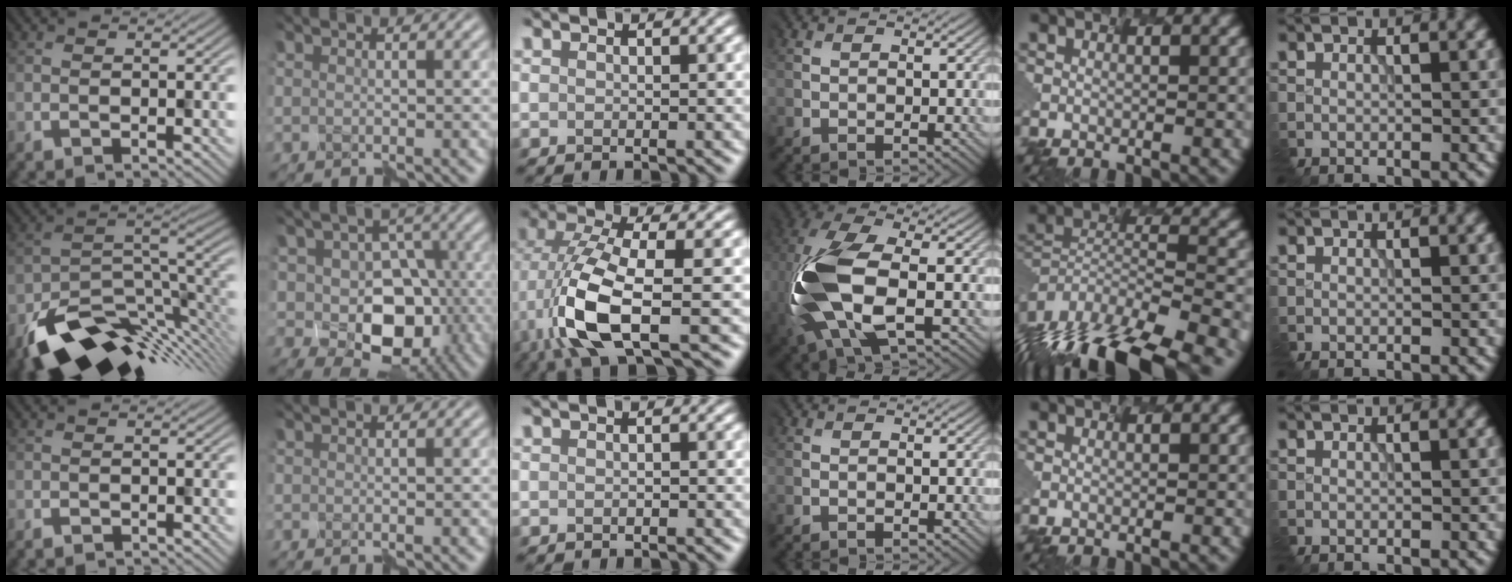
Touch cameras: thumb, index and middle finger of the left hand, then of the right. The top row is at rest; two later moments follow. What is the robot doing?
{"motion": "assemble", "object": "markers"}